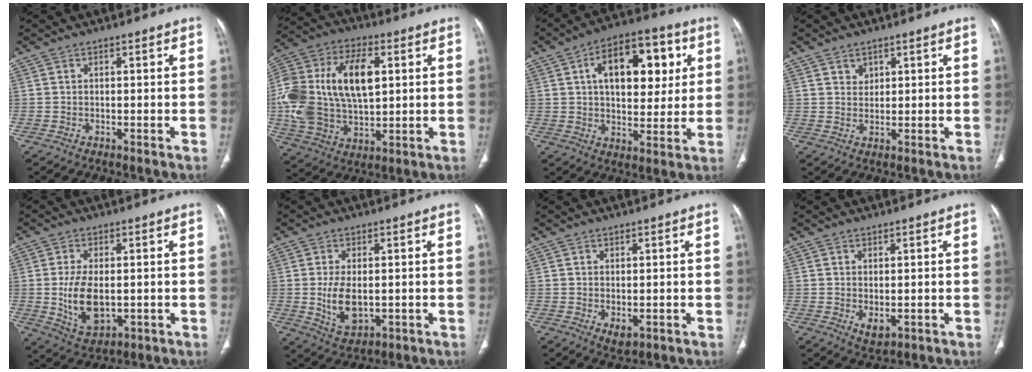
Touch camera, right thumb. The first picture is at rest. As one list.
[{"total": 23.7, "force": [3.3, 13.8, 18.9], "torque": [-0.385, 0.007, 0.058]}, {"total": 17.6, "force": [4.9, 9.8, 13.8], "torque": [-0.163, 0.008, 0.071]}, {"total": 2.2, "force": [1.4, 1.6, 0.5], "torque": [0.003, -0.010, 0.024]}, {"total": 9.6, "force": [-0.6, 5.4, 8.0], "torque": [-0.146, -0.011, 0.002]}, {"total": 7.5, "force": [-0.4, 4.3, 6.2], "torque": [-0.112, -0.013, 0.006]}, {"total": 2.6, "force": [-0.4, 1.4, 2.1], "torque": [-0.032, -0.007, 0.003]}, {"total": 3.0, "force": [-0.4, 1.7, 2.5], "torque": [-0.038, -0.008, 0.006]}]